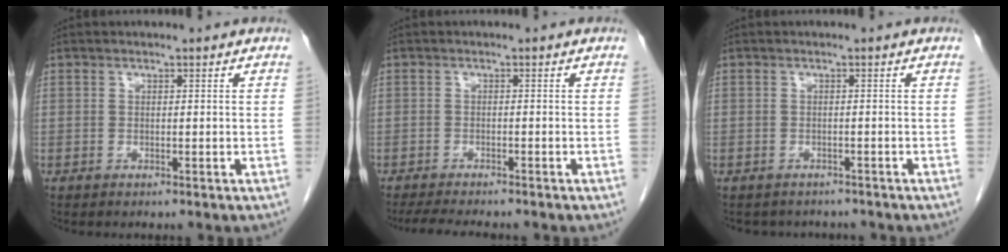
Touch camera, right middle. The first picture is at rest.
{"total": 6.5, "force": [-5.7, 0.9, 3.0], "torque": [-0.047, -0.016, -0.088]}
{"total": 4.1, "force": [-3.7, 1.8, 0.3], "torque": [-0.007, 0.003, -0.044]}